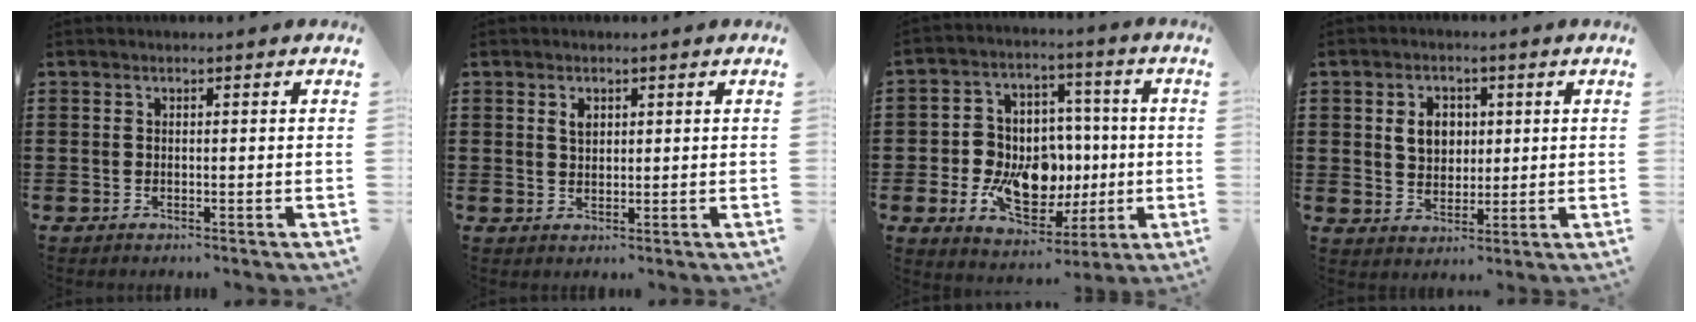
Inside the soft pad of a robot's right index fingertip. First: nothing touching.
{"total": 1.8, "force": [0.9, 1.1, 1.1], "torque": [-0.025, 0.004, 0.016]}
{"total": 12.0, "force": [-1.8, 9.0, 7.6], "torque": [-0.158, 0.009, -0.021]}
{"total": 5.0, "force": [1.2, 3.9, 2.8], "torque": [-0.061, 0.010, 0.016]}